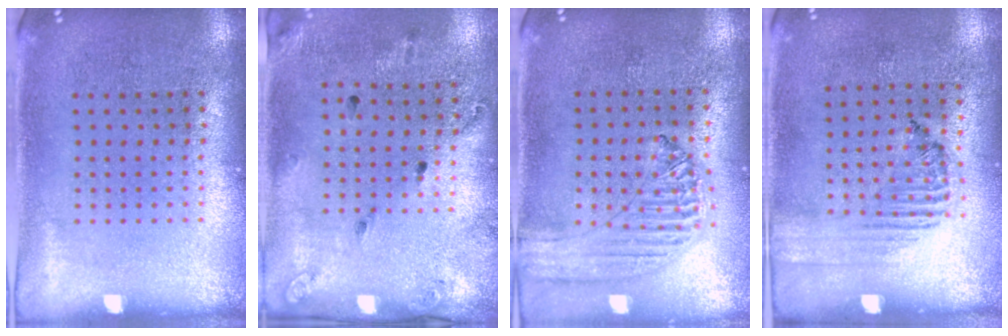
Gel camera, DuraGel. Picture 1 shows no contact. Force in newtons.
{"total": 1.9, "press": 1.1, "slide": 1.5}
{"total": 1.2, "press": 1.2, "slide": 0.1}
{"total": 1.5, "press": 1.1, "slide": 1.0}